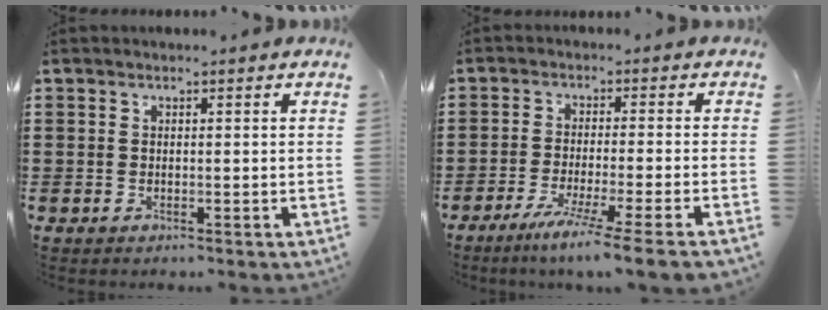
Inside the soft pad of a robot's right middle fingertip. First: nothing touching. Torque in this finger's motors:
{"motor_torque": [1.87, -0.26, 0.56, 0.18]}